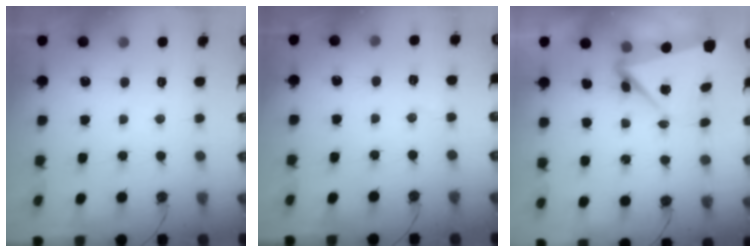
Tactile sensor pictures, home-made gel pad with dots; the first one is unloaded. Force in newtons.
{"total": 3.3, "press": 2.8, "slide": 1.7}
{"total": 5.5, "press": 5.4, "slide": 0.8}